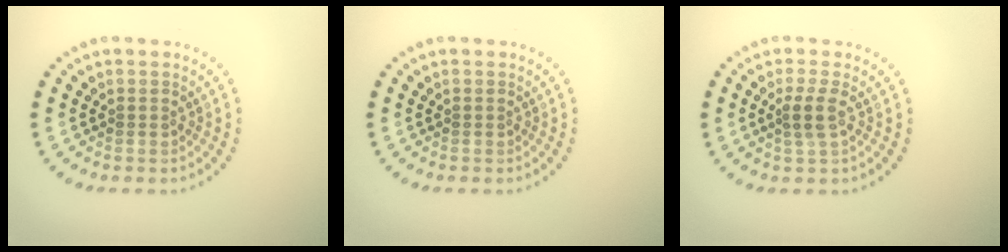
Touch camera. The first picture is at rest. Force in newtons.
{"total": 0.0}
{"total": 1.8, "press": 1.4, "slide": 1.1}